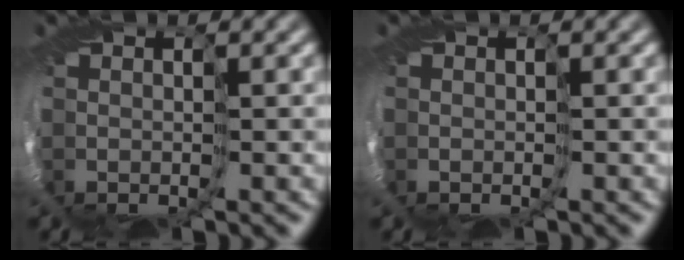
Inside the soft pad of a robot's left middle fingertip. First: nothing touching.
{"total": 0.9, "force": [-0.2, 0.8, 0.2], "torque": [0.001, -0.004, -0.001]}